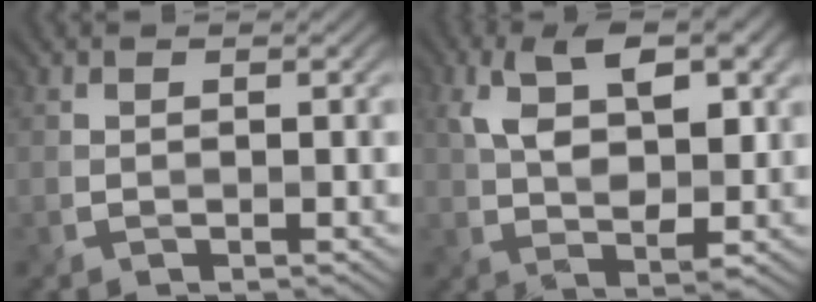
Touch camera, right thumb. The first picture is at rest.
{"total": 9.0, "force": [2.6, 4.7, 7.2], "torque": [-0.134, 0.000, 0.041]}